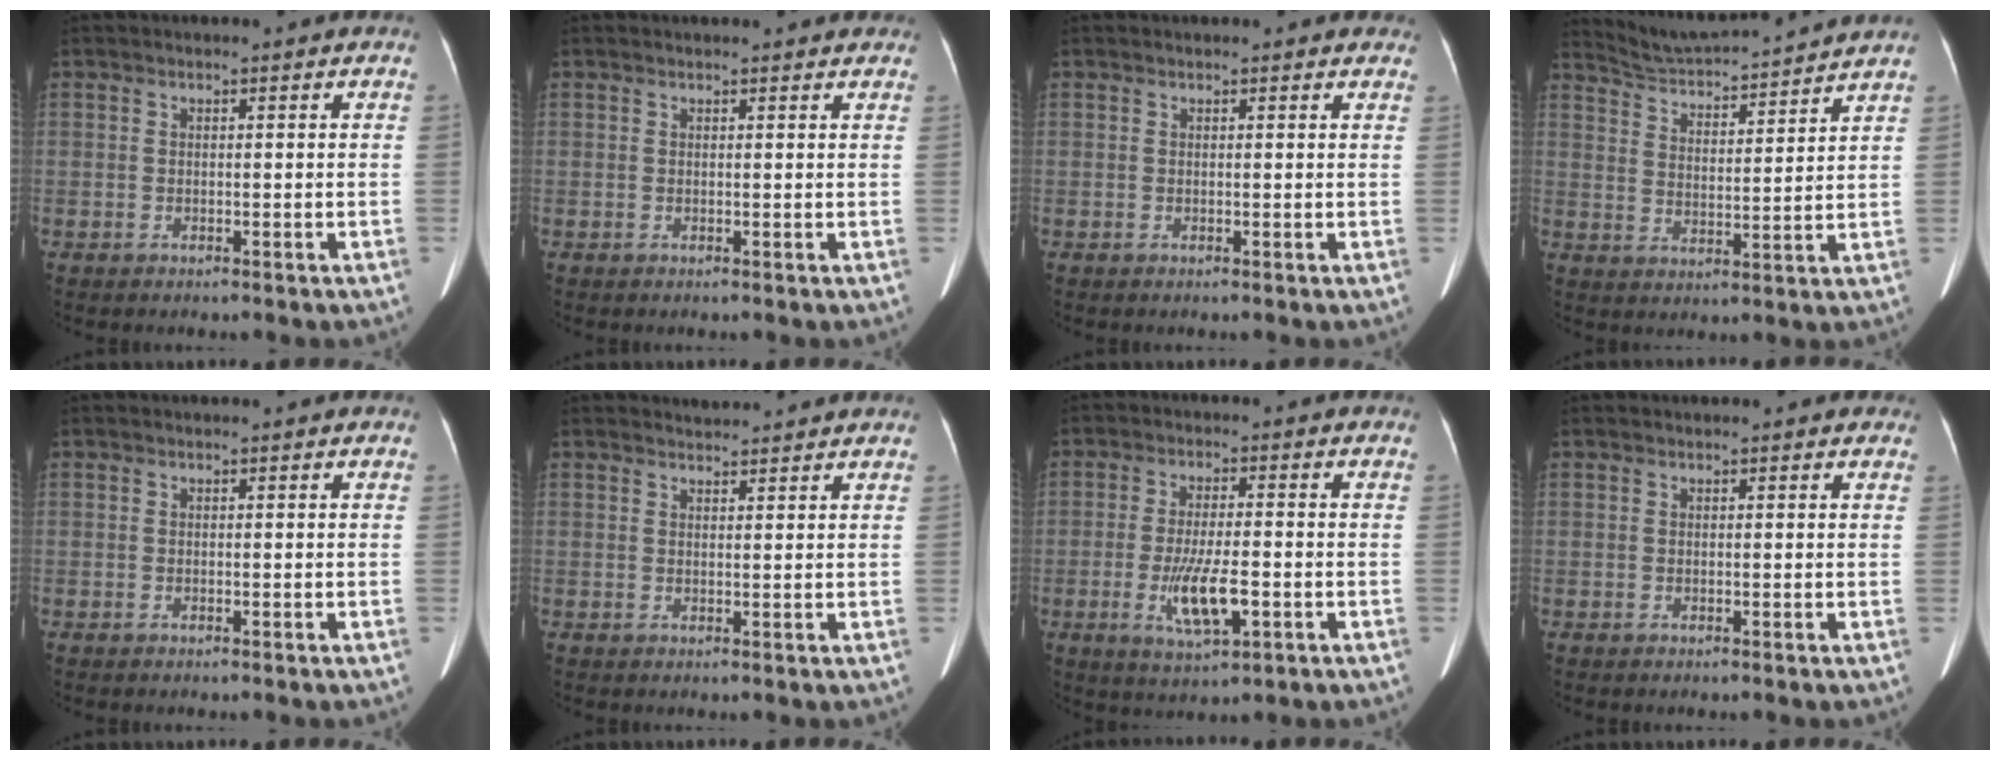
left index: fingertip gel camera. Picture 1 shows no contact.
{"total": 4.9, "force": [4.5, 1.3, 1.4], "torque": [-0.011, 0.021, 0.044]}
{"total": 4.2, "force": [3.7, 1.4, 1.3], "torque": [-0.007, 0.021, 0.032]}
{"total": 13.1, "force": [12.6, 0.0, 3.5], "torque": [-0.067, 0.012, 0.195]}
{"total": 0.0}
{"total": 2.5, "force": [2.5, 0.1, -0.1], "torque": [-0.008, 0.016, 0.038]}
{"total": 7.7, "force": [-2.4, 1.8, 7.1], "torque": [-0.139, -0.013, -0.037]}
{"total": 1.7, "force": [1.4, 0.8, 0.4], "torque": [0.000, 0.013, 0.008]}